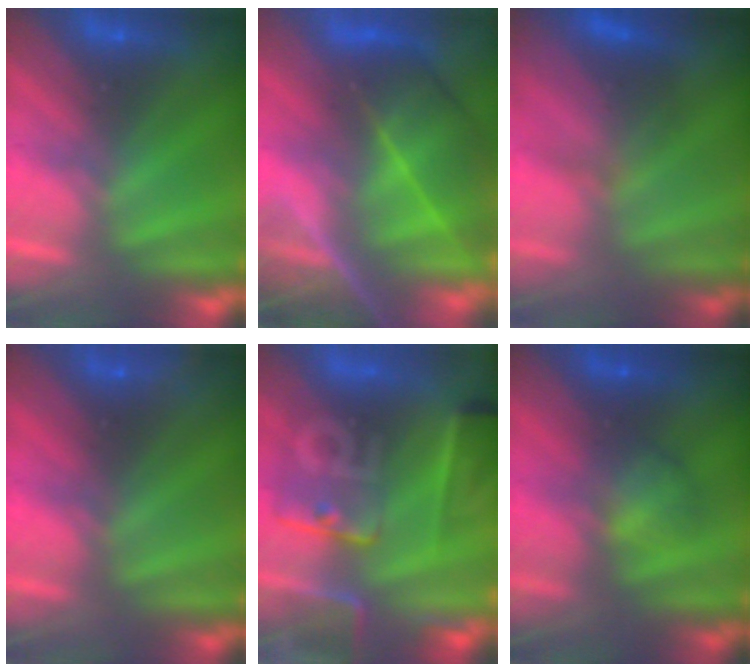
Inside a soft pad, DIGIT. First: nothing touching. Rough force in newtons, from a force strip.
{"total": 7.4}
{"total": 4.2}
{"total": 2.4}
{"total": 9.4}
{"total": 1.9}